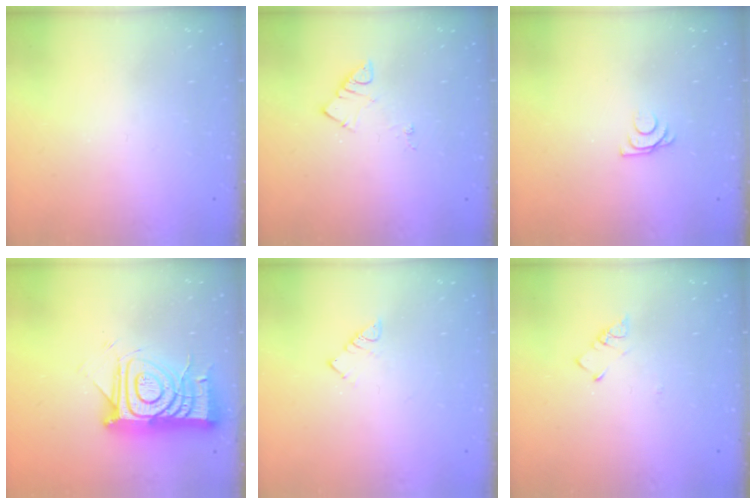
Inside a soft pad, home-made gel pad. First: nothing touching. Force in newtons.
{"total": 3.8, "press": 3.8, "slide": 0.5}
{"total": 6.1, "press": 6.0, "slide": 0.7}
{"total": 16.3, "press": 16.3, "slide": 1.5}
{"total": 2.9, "press": 2.9, "slide": 0.5}
{"total": 2.6, "press": 2.6, "slide": 0.5}